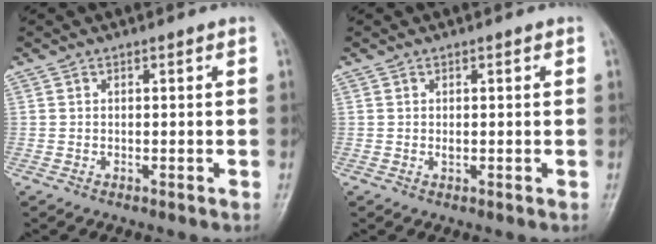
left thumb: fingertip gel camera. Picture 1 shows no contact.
{"total": 1.2, "force": [0.2, 0.6, 1.0], "torque": [-0.014, 0.002, 0.006]}